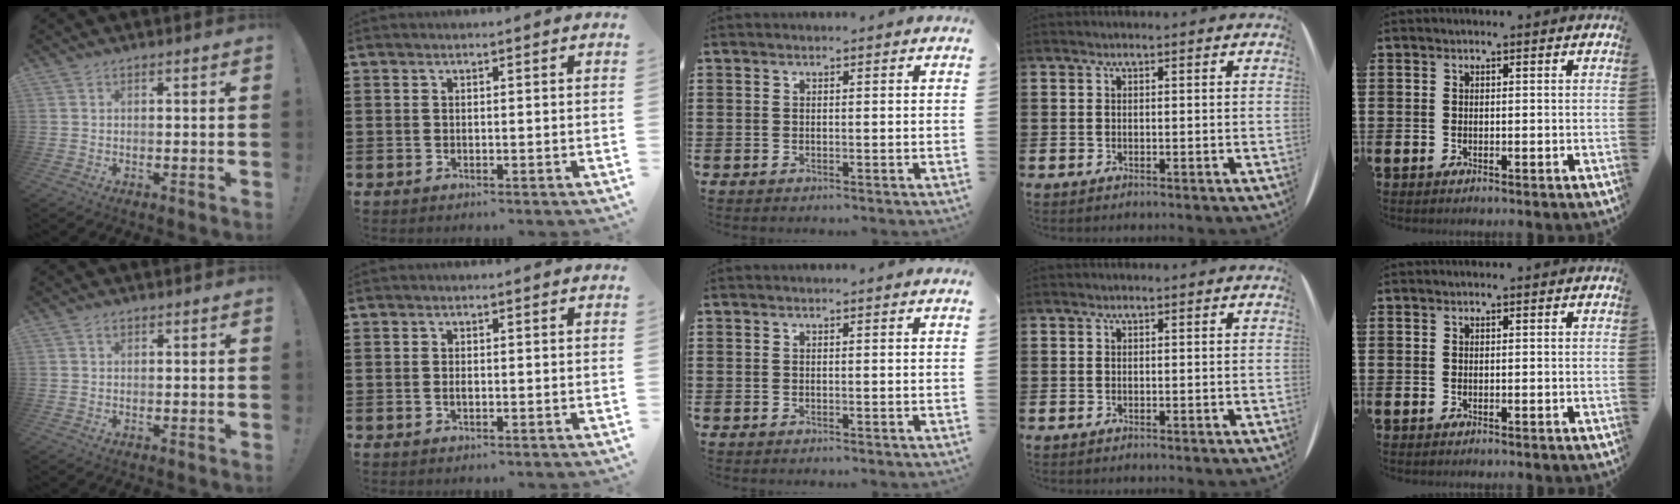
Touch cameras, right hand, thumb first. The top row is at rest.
{"thumb": {"total": 0.9, "force": [0.5, 0.6, 0.4], "torque": [-0.007, 0.002, 0.008]}, "index": {"total": 0.8, "force": [-0.1, 0.4, 0.7], "torque": [-0.014, -0.001, -0.002]}}